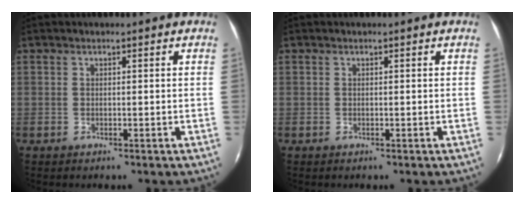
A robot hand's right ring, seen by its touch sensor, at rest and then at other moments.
{"total": 0.0}